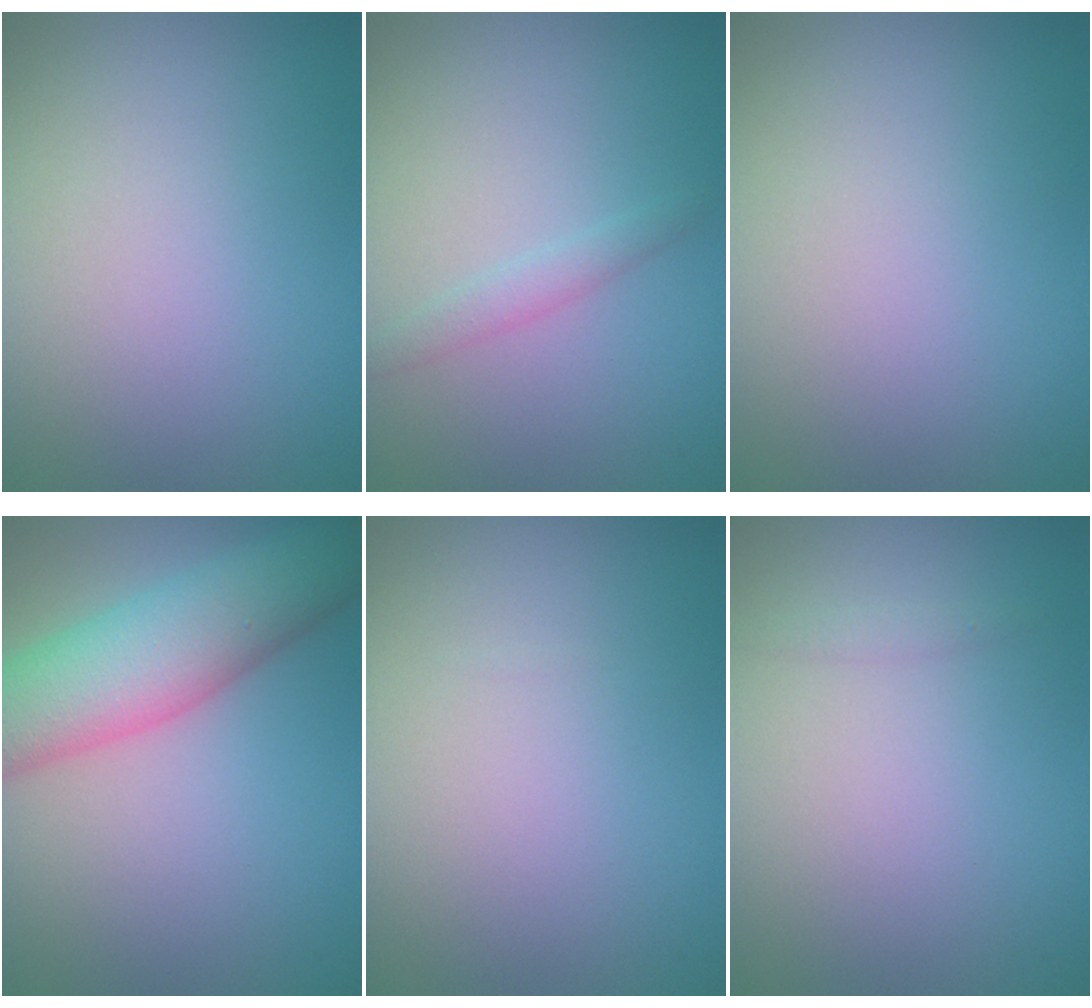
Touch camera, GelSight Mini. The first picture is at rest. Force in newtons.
{"total": 1.2, "press": 1.2, "slide": 0.1}
{"total": 0.0}
{"total": 8.1, "press": 8.1, "slide": 0.5}
{"total": 0.0}
{"total": 0.5, "press": 0.5, "slide": 0.0}